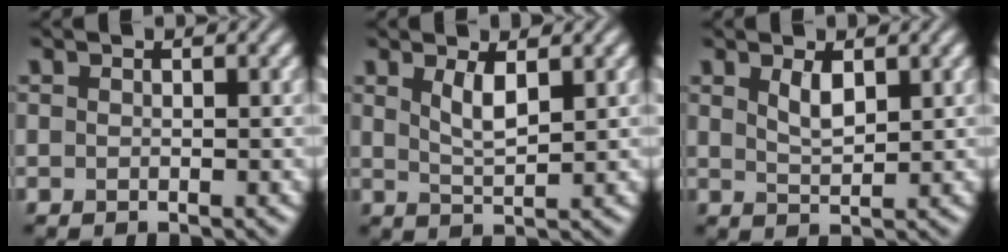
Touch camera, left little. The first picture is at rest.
{"total": 2.4, "force": [1.2, 0.6, 2.0], "torque": [-0.039, -0.005, 0.026]}
{"total": 2.0, "force": [1.1, 0.6, 1.5], "torque": [-0.032, -0.003, 0.024]}